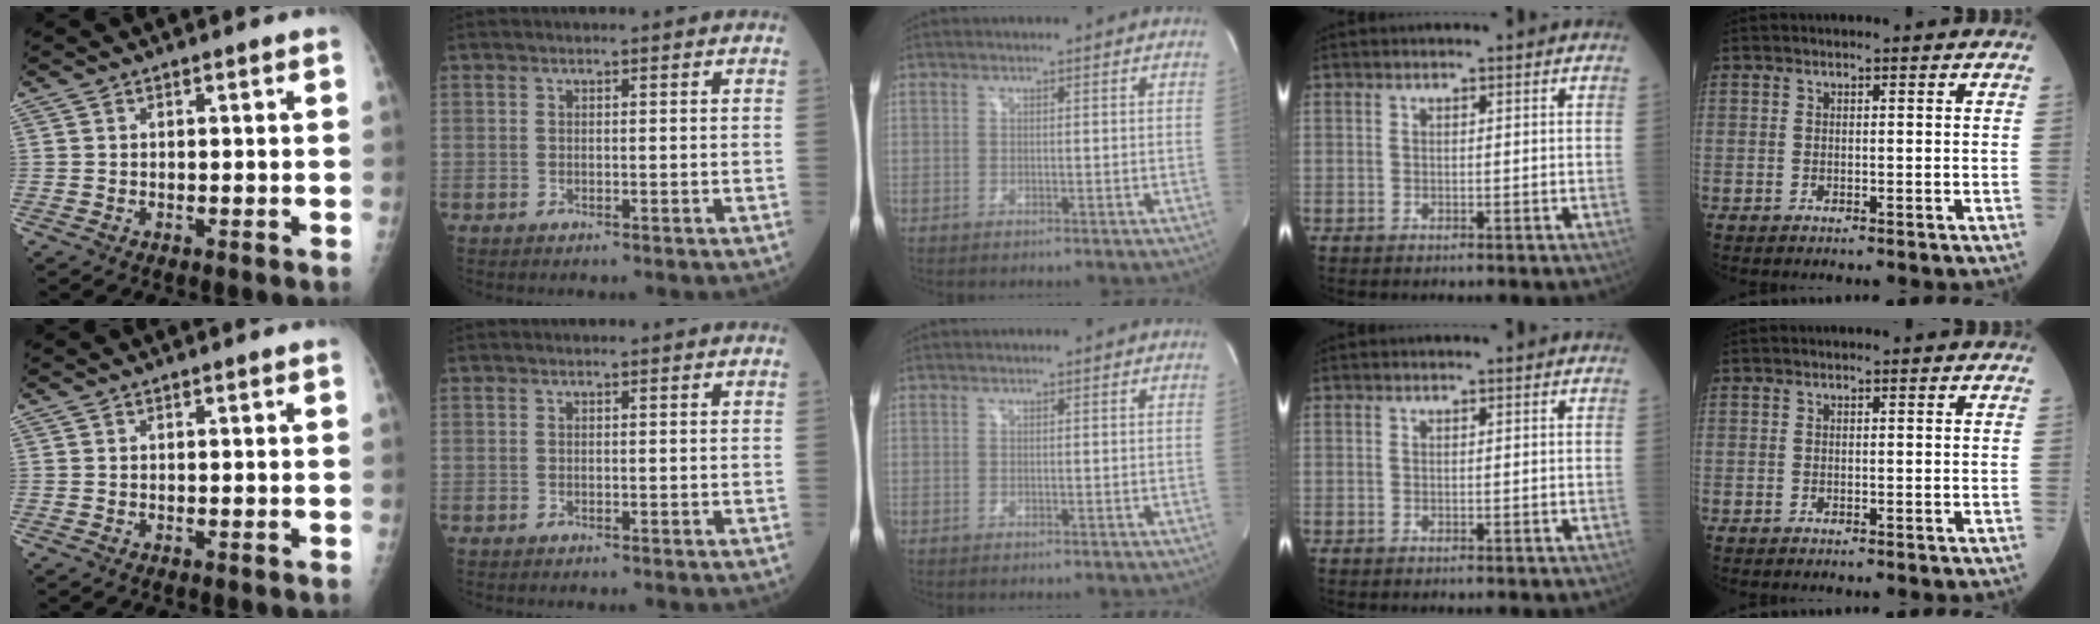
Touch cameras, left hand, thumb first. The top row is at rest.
{}